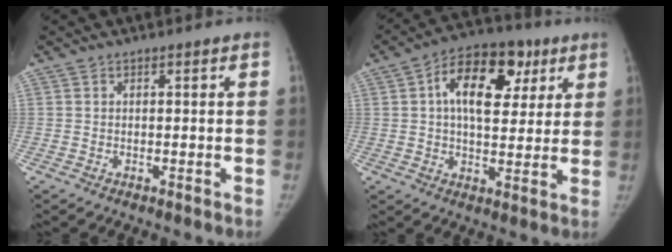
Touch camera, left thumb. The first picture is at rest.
{"total": 14.9, "force": [4.9, 9.0, 10.9], "torque": [-0.133, 0.007, 0.070]}